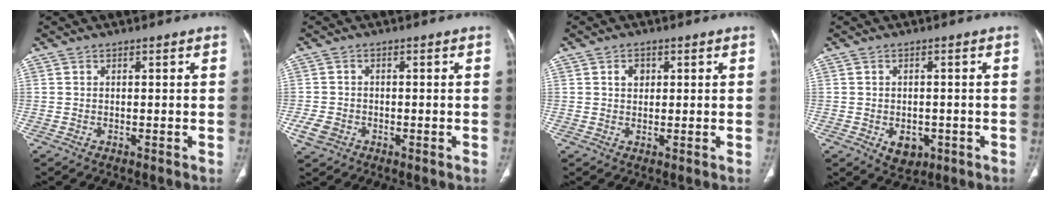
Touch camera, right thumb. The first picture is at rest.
{"total": 3.7, "force": [-1.3, 3.0, 1.7], "torque": [-0.031, 0.007, -0.021]}
{"total": 2.6, "force": [0.9, 2.0, 1.4], "torque": [-0.013, -0.002, 0.013]}
{"total": 4.7, "force": [-1.5, 3.4, 2.9], "torque": [-0.026, 0.003, -0.010]}